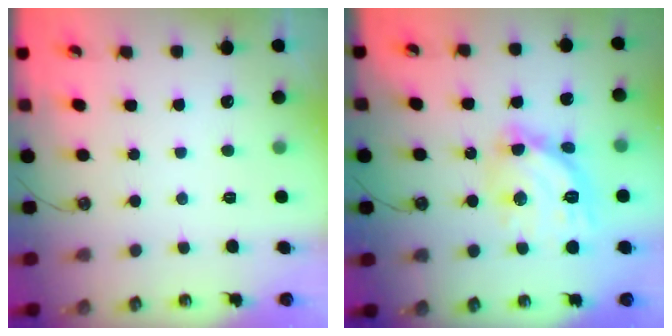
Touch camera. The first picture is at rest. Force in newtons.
{"total": 15.0, "press": 15.0, "slide": 1.5}